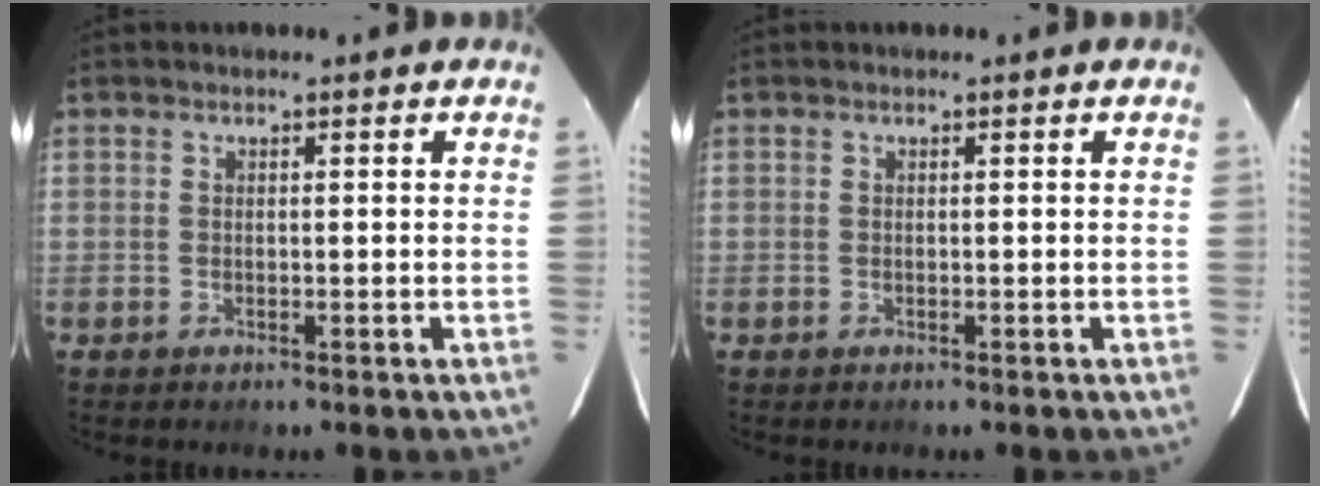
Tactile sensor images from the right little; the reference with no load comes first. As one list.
[{"total": 0.0}]